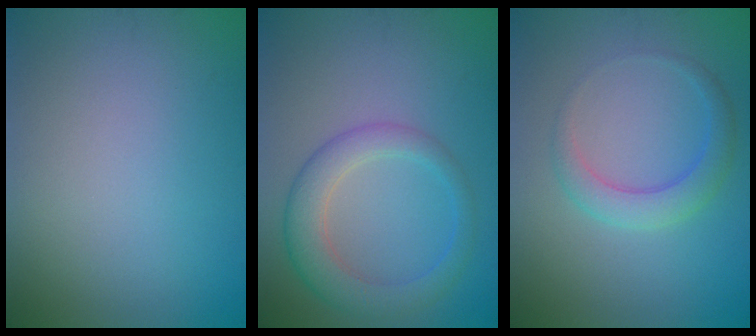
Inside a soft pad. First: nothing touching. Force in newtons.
{"total": 4.3, "press": 4.3, "slide": 0.2}
{"total": 2.8, "press": 2.8, "slide": 0.1}